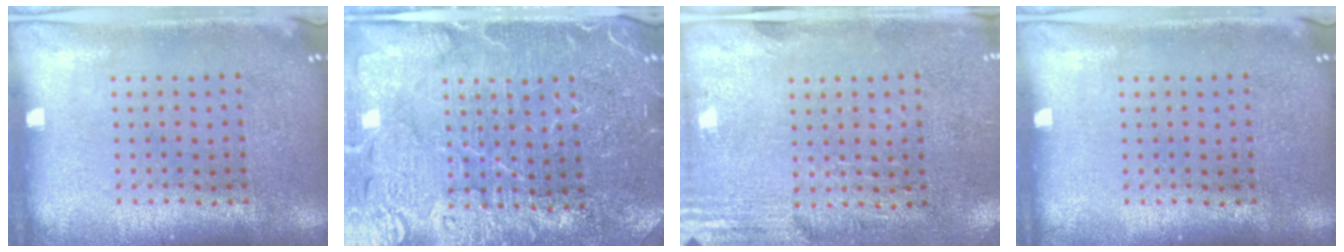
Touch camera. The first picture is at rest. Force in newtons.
{"total": 4.5, "press": 4.3, "slide": 1.3}
{"total": 2.8, "press": 2.5, "slide": 1.4}
{"total": 0.0}